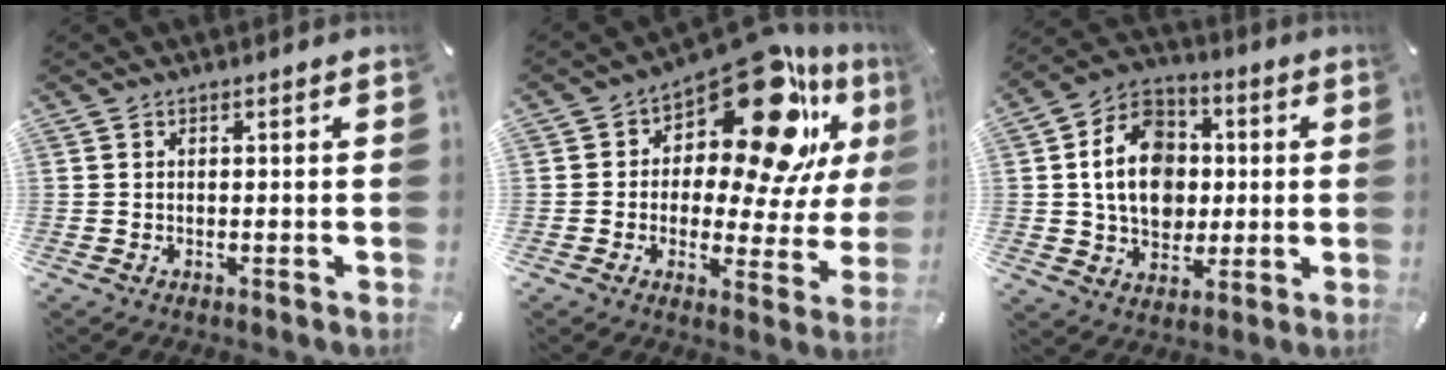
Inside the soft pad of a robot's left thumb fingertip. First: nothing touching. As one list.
[{"total": 20.7, "force": [12.0, 9.2, 14.2], "torque": [-0.196, -0.096, 0.197]}, {"total": 14.7, "force": [0.2, 12.3, 8.1], "torque": [-0.161, 0.017, 0.004]}]